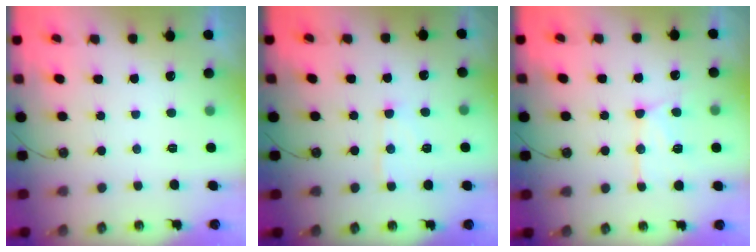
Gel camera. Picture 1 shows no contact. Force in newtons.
{"total": 7.7, "press": 7.7, "slide": 0.5}
{"total": 13.9, "press": 13.8, "slide": 1.3}